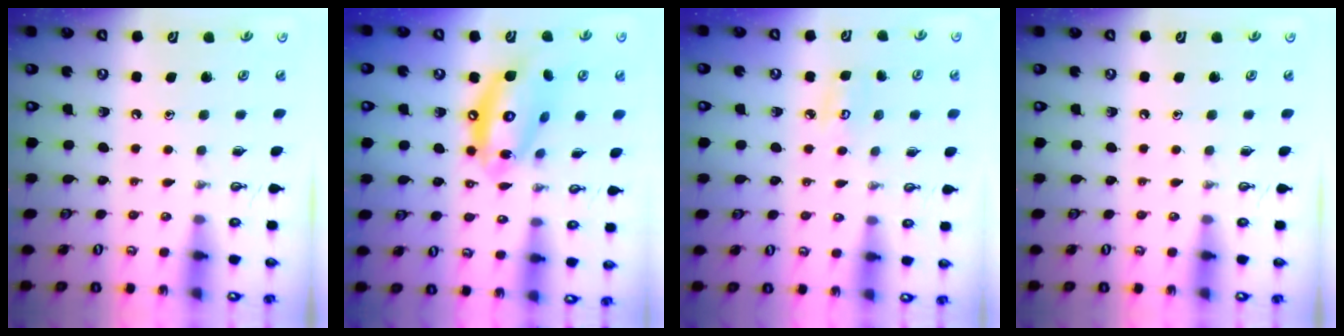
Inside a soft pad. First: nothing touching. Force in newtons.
{"total": 15.2, "press": 15.1, "slide": 1.2}
{"total": 4.4, "press": 4.4, "slide": 0.5}
{"total": 0.0}